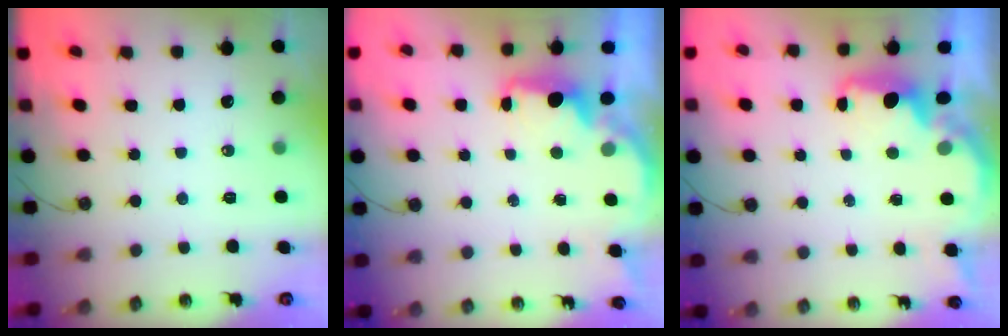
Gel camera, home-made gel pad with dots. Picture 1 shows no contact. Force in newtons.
{"total": 2.4, "press": 2.3, "slide": 0.8}
{"total": 2.2, "press": 2.0, "slide": 0.7}